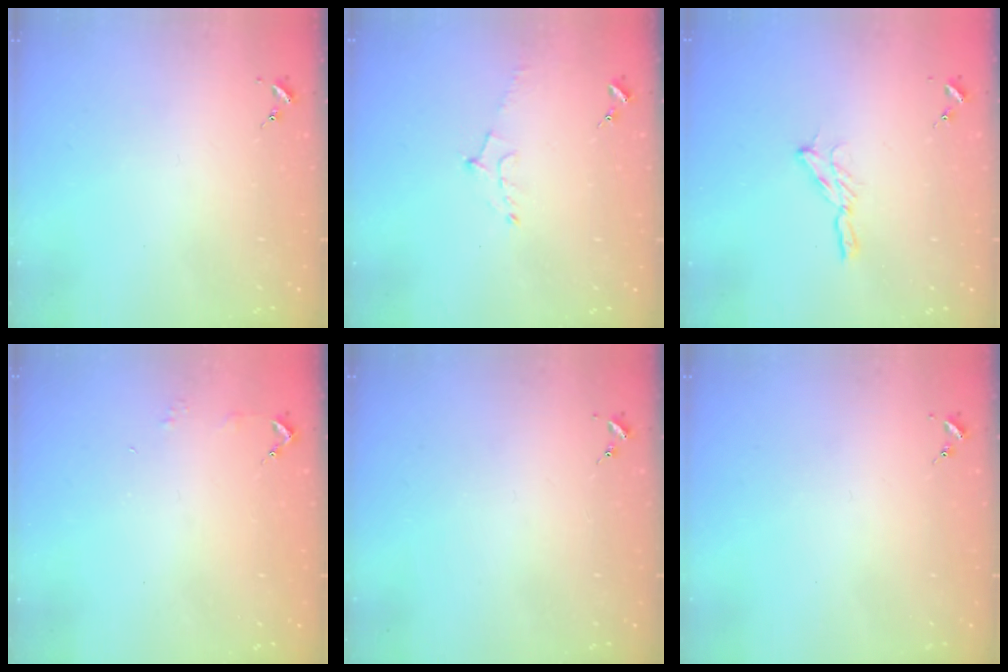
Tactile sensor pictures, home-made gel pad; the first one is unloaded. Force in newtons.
{"total": 5.6, "press": 5.5, "slide": 1.0}
{"total": 5.4, "press": 5.4, "slide": 0.4}
{"total": 2.9, "press": 2.8, "slide": 0.3}
{"total": 0.0}
{"total": 0.0}